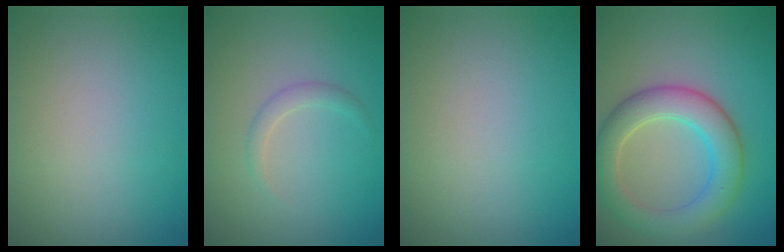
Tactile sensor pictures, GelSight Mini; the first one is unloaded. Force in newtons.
{"total": 0.7, "press": 0.7, "slide": 0.1}
{"total": 0.0}
{"total": 5.7, "press": 5.7, "slide": 0.4}